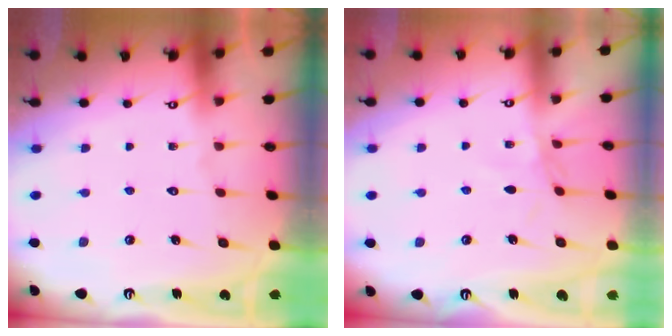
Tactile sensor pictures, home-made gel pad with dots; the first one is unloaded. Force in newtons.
{"total": 2.1, "press": 2.1, "slide": 0.5}